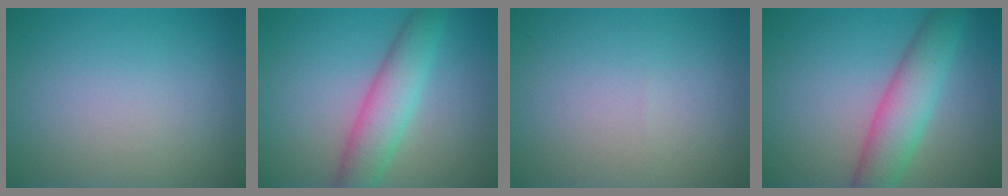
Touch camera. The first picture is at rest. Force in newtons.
{"total": 5.1, "press": 5.0, "slide": 0.2}
{"total": 0.0}
{"total": 5.4, "press": 5.4, "slide": 0.4}